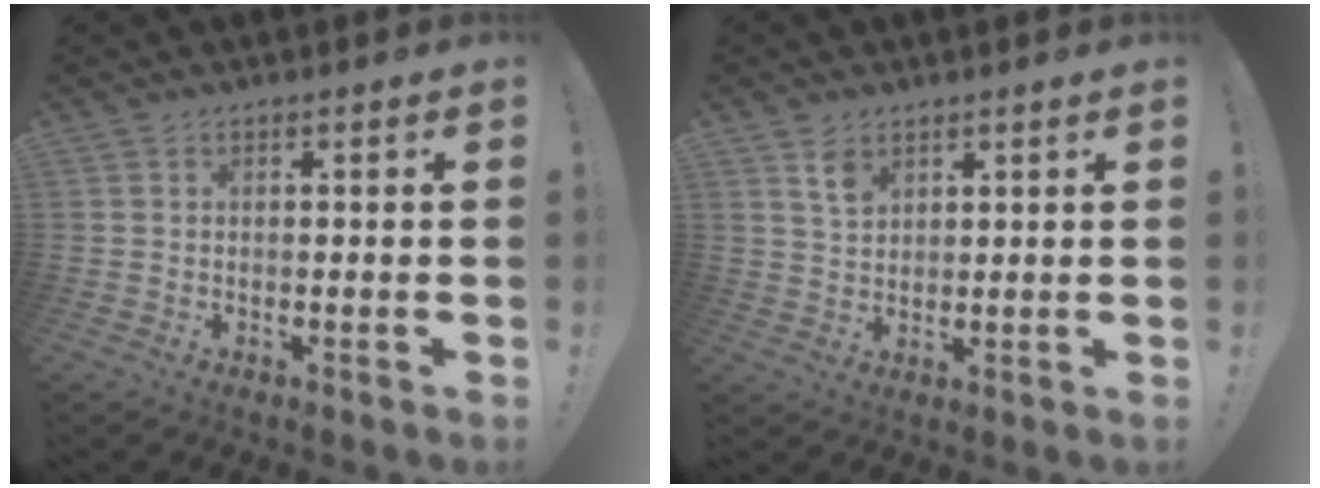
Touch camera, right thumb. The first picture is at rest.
{"total": 5.5, "force": [3.5, 3.6, 2.1], "torque": [-0.038, -0.013, 0.066]}